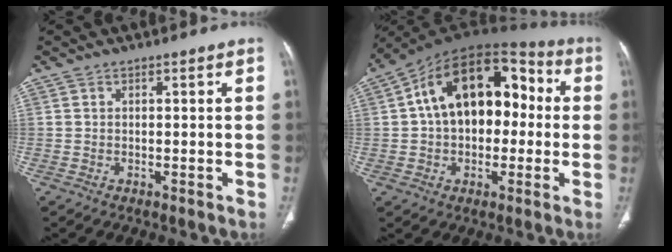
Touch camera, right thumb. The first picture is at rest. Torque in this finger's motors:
{"motor_torque": [-0.89, 2.26, 0.58, -0.01, 0.35]}